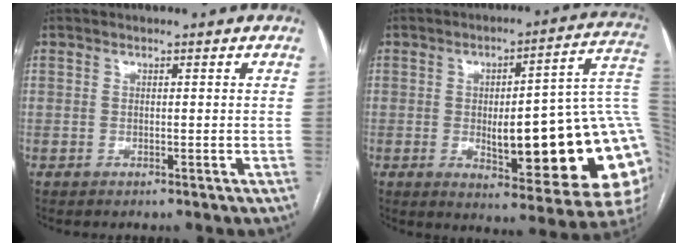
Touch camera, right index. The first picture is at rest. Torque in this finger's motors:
{"motor_torque": [2.14, 0.00, 1.05, 0.19]}